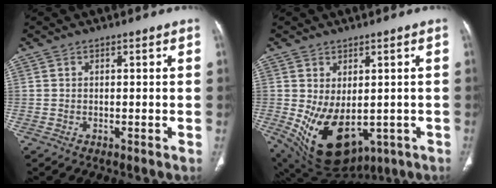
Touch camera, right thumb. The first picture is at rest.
{"total": 14.9, "force": [-2.9, 9.1, 11.4], "torque": [-0.186, -0.012, -0.009]}